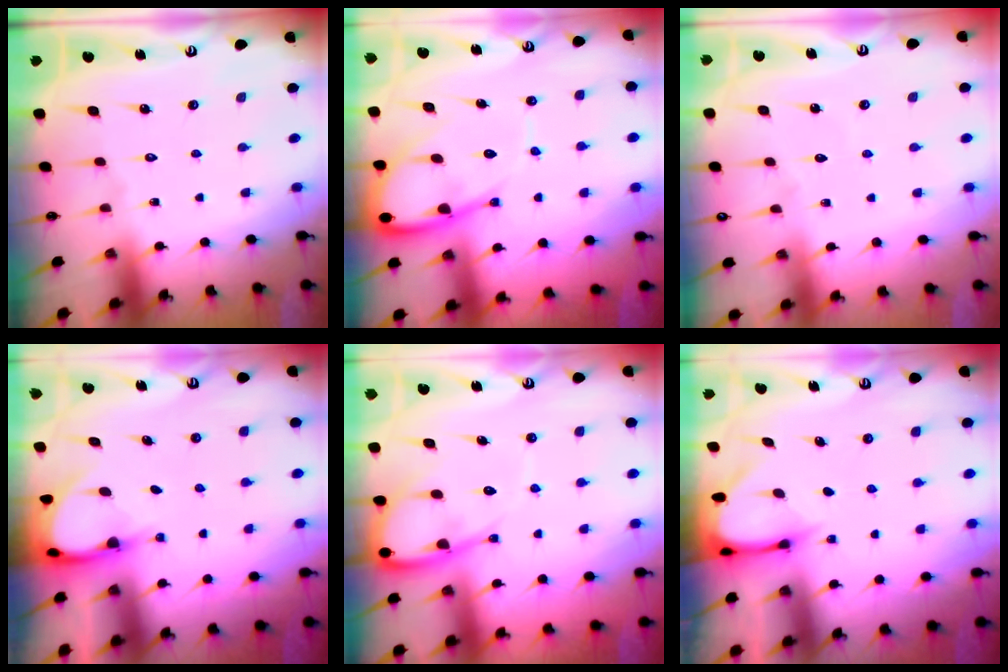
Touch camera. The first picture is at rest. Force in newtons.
{"total": 11.9, "press": 11.9, "slide": 1.3}
{"total": 2.1, "press": 2.1, "slide": 0.3}
{"total": 3.6, "press": 3.6, "slide": 0.3}
{"total": 8.5, "press": 8.5, "slide": 0.9}
{"total": 3.6, "press": 3.6, "slide": 0.2}